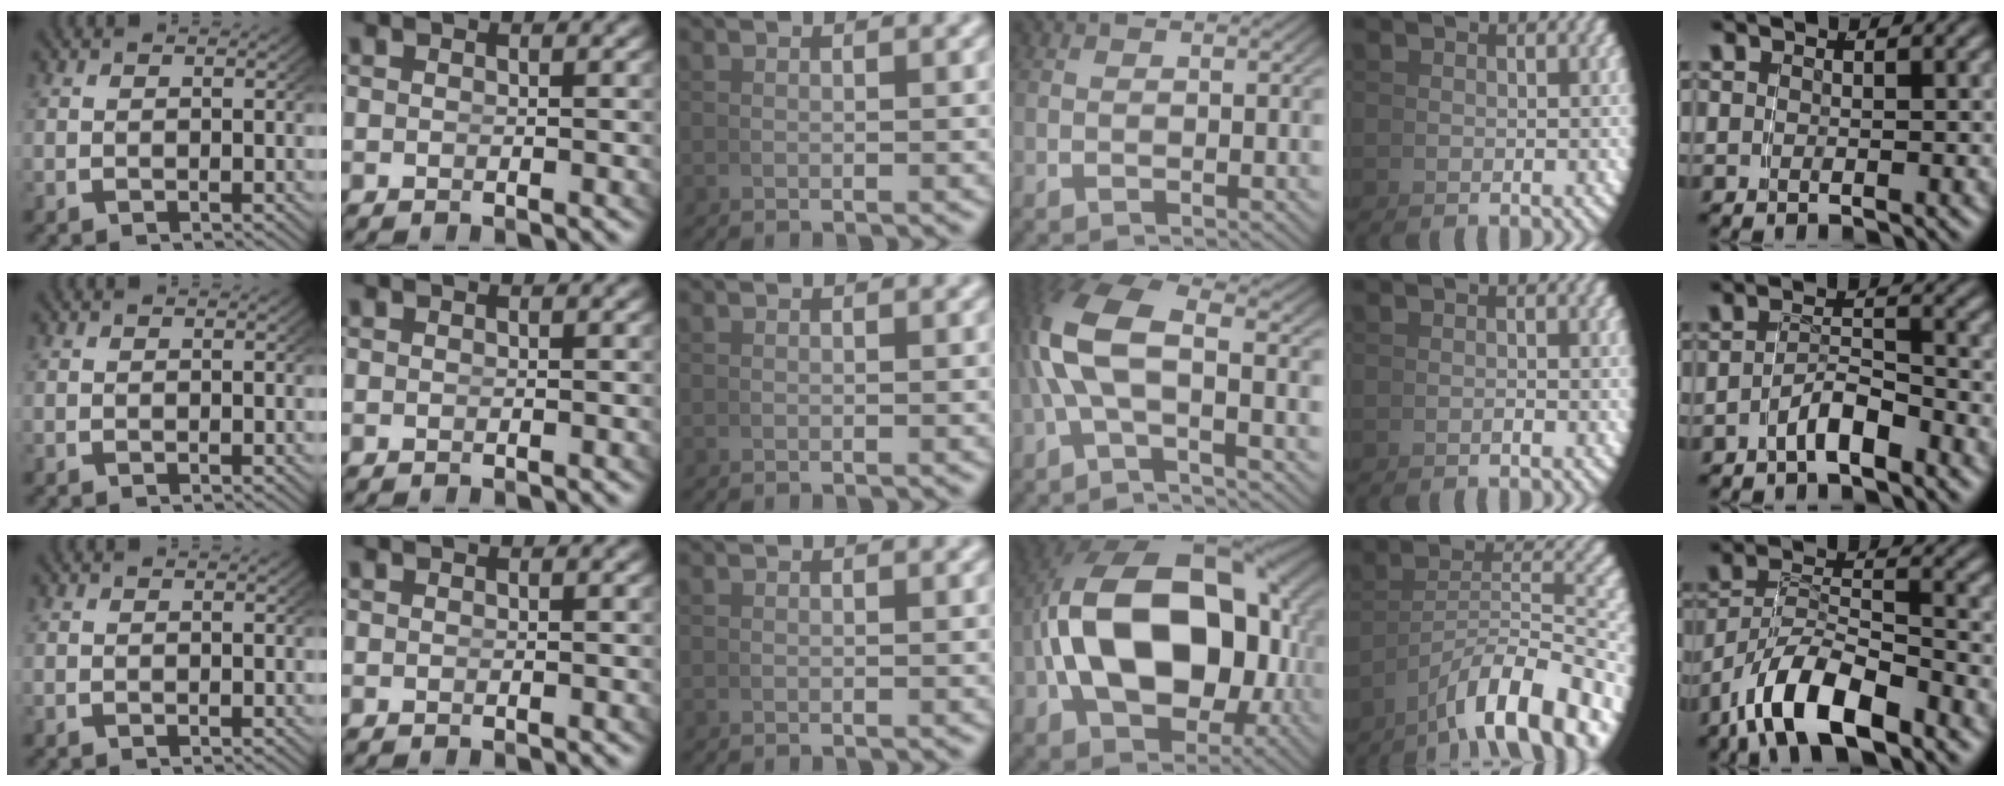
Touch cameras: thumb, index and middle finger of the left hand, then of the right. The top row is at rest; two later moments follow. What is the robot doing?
{"motion": "grasp_and_lifting", "object": "photo album"}